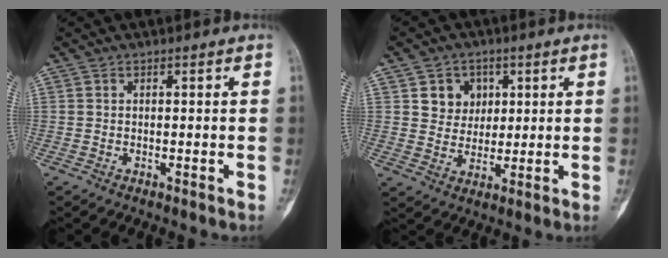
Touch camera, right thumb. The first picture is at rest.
{"total": 6.5, "force": [2.3, 5.7, 2.1], "torque": [-0.001, -0.006, 0.039]}